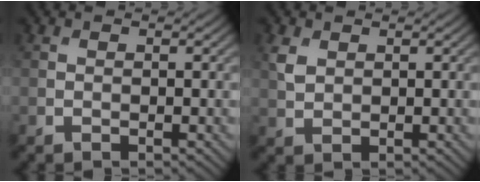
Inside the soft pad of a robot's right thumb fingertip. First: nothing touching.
{"total": 2.4, "force": [1.1, 1.6, 1.3], "torque": [-0.038, -0.001, 0.026]}